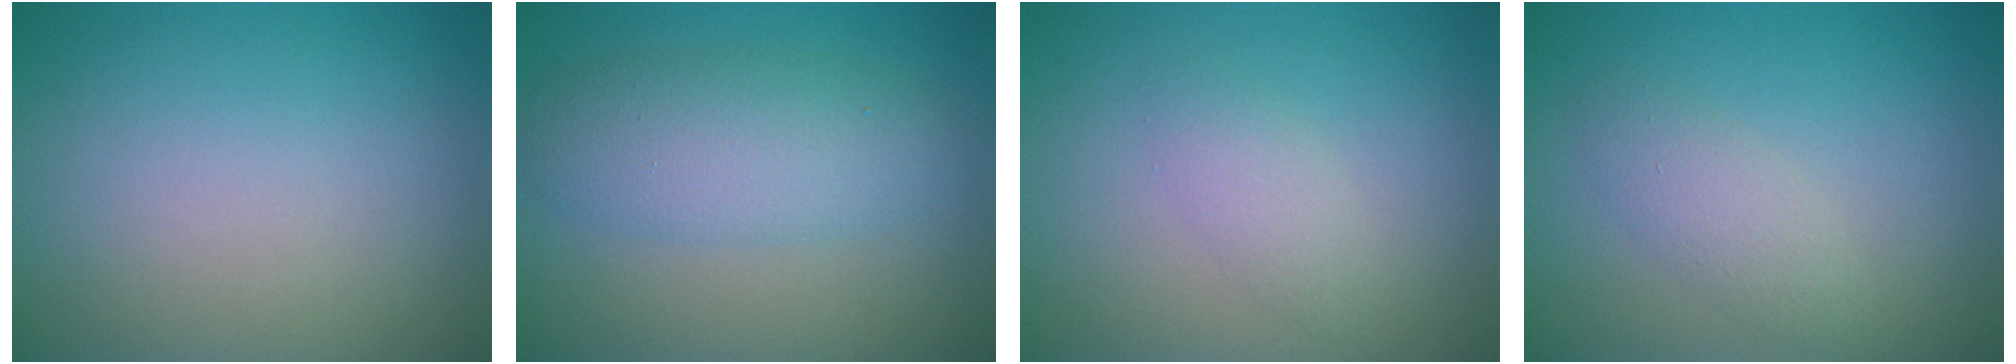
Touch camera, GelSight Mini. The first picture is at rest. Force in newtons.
{"total": 4.9, "press": 4.9, "slide": 0.2}
{"total": 1.8, "press": 1.8, "slide": 0.0}
{"total": 2.2, "press": 2.2, "slide": 0.2}